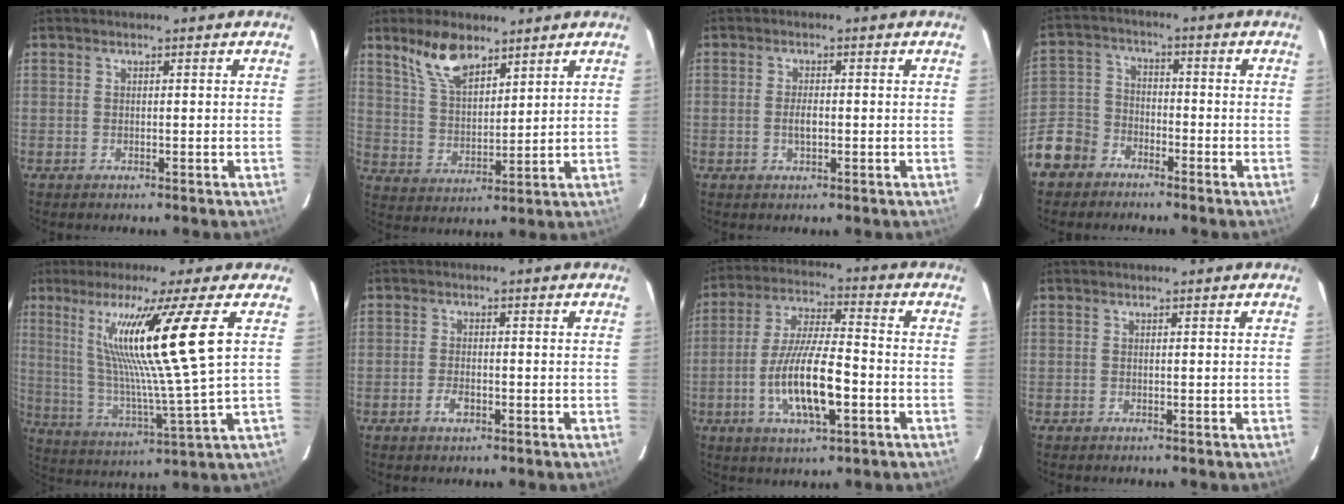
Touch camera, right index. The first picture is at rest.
{"total": 9.6, "force": [6.8, 4.1, 5.4], "torque": [-0.100, 0.010, 0.138]}
{"total": 2.2, "force": [-0.4, 1.0, 1.9], "torque": [-0.036, 0.002, -0.006]}
{"total": 11.2, "force": [-6.9, 8.2, 3.4], "torque": [-0.104, 0.022, -0.129]}
{"total": 17.1, "force": [6.3, -2.3, 15.8], "torque": [-0.268, -0.011, 0.126]}
{"total": 2.7, "force": [-1.3, 1.3, 1.9], "torque": [-0.040, 0.001, -0.024]}
{"total": 13.5, "force": [-4.1, 3.4, 12.4], "torque": [-0.247, -0.006, -0.071]}
{"total": 0.0}